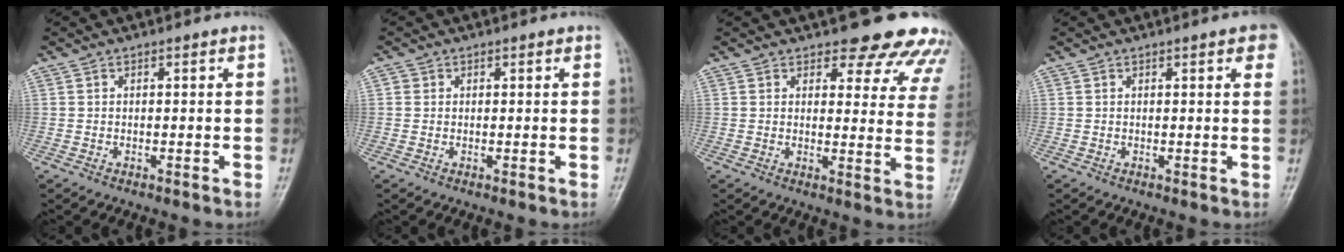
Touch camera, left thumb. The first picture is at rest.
{"total": 1.1, "force": [0.3, 1.1, 0.2], "torque": [0.007, 0.001, 0.001]}
{"total": 14.9, "force": [12.9, 5.1, 5.4], "torque": [-0.005, -0.074, 0.127]}
{"total": 4.6, "force": [2.3, 1.3, 3.8], "torque": [-0.028, 0.002, 0.021]}